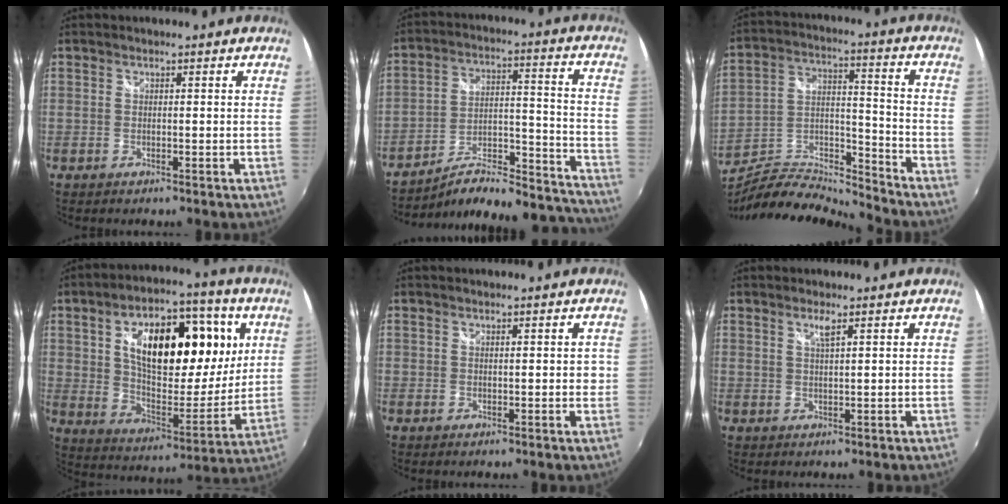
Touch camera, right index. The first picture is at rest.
{"total": 22.5, "force": [-21.0, 3.9, 7.1], "torque": [-0.092, 0.028, -0.272]}
{"total": 12.3, "force": [-11.5, 0.2, 4.3], "torque": [-0.081, 0.000, -0.215]}
{"total": 22.9, "force": [7.7, 10.5, 18.8], "torque": [-0.307, 0.013, 0.127]}
{"total": 1.1, "force": [0.5, -0.8, 0.4], "torque": [0.010, -0.004, 0.013]}
{"total": 2.0, "force": [1.2, 0.1, 1.6], "torque": [-0.028, 0.000, 0.020]}